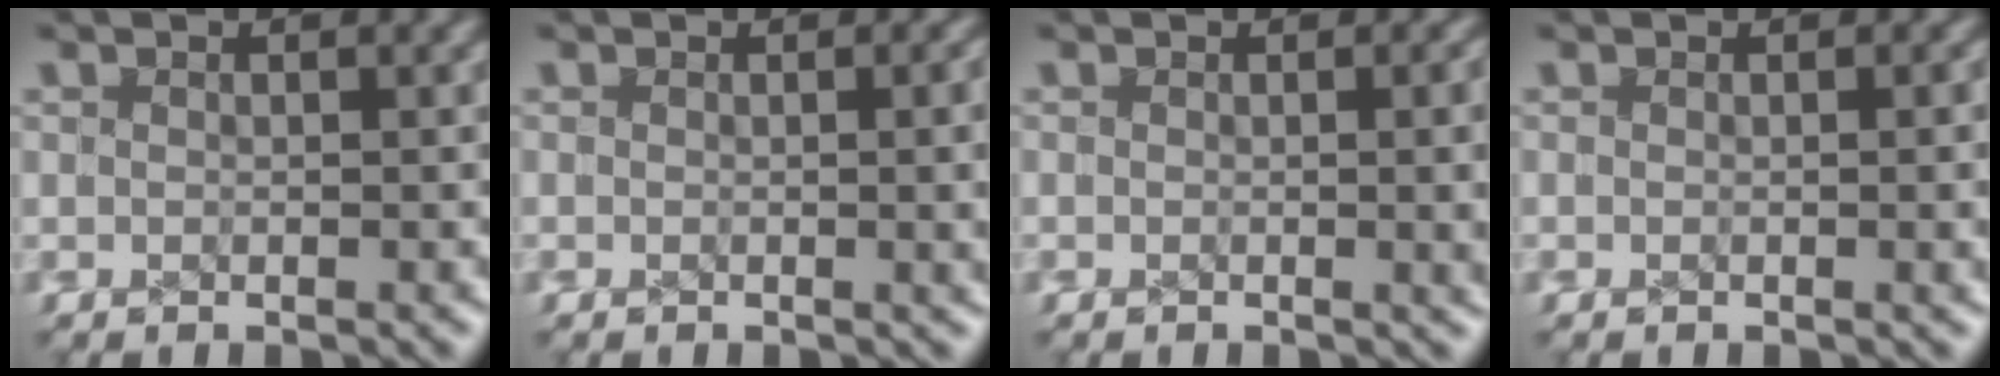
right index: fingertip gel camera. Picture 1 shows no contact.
{"total": 1.3, "force": [0.1, 0.1, 1.3], "torque": [-0.016, -0.002, 0.005]}
{"total": 1.8, "force": [0.2, 0.4, 1.8], "torque": [-0.019, -0.001, 0.005]}
{"total": 0.7, "force": [0.1, -0.2, 0.7], "torque": [-0.011, -0.002, 0.004]}